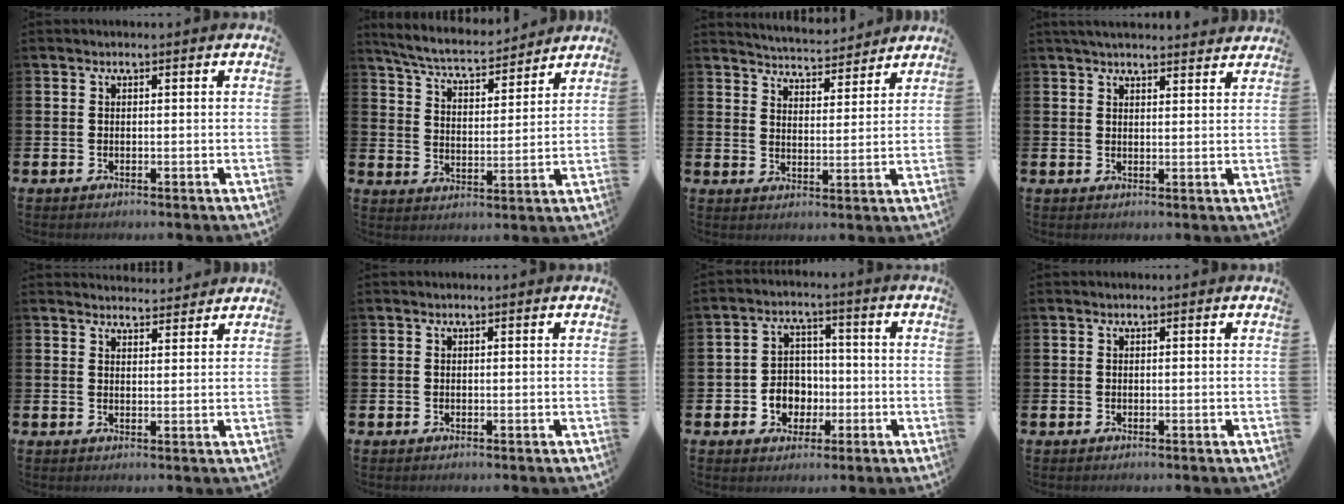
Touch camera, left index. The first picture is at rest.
{"total": 6.5, "force": [6.1, 1.1, 2.0], "torque": [-0.063, -0.039, 0.105]}
{"total": 4.9, "force": [4.9, 0.6, 0.1], "torque": [-0.011, -0.036, 0.085]}
{"total": 3.7, "force": [3.6, 0.4, 0.8], "torque": [-0.018, -0.014, 0.066]}
{"total": 3.3, "force": [3.2, 0.6, -0.1], "torque": [0.002, -0.019, 0.058]}
{"total": 0.0}
{"total": 4.6, "force": [-0.9, 4.3, 1.4], "torque": [-0.027, 0.002, -0.023]}
{"total": 0.0}